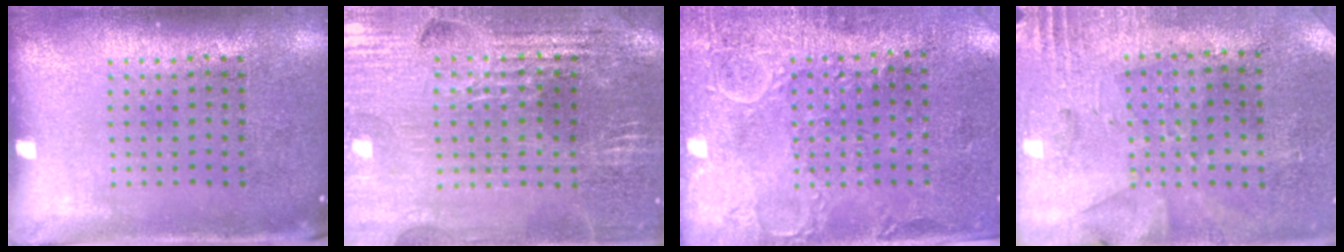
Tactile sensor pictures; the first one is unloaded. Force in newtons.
{"total": 3.1, "press": 3.1, "slide": 0.3}
{"total": 2.9, "press": 2.5, "slide": 1.5}
{"total": 2.7, "press": 2.3, "slide": 1.5}